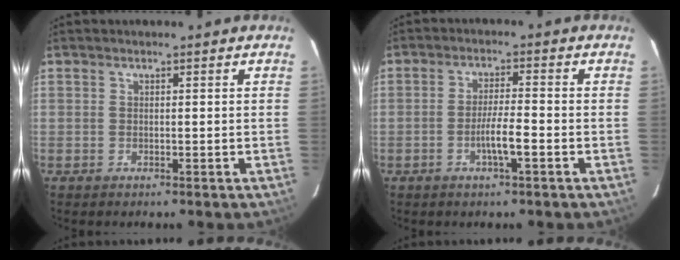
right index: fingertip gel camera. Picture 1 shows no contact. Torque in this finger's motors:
{"motor_torque": [0.93, -0.36, 0.46, 0.10]}